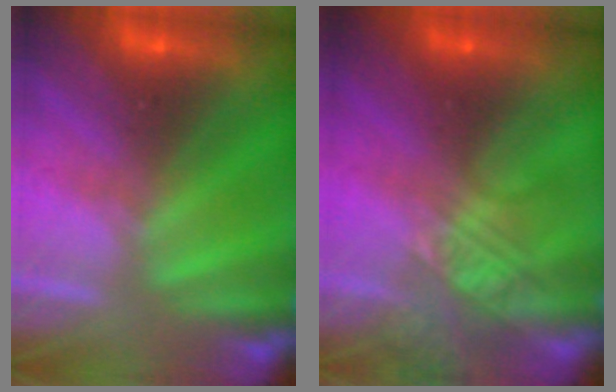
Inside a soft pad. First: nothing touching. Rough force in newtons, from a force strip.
{"total": 2.3}